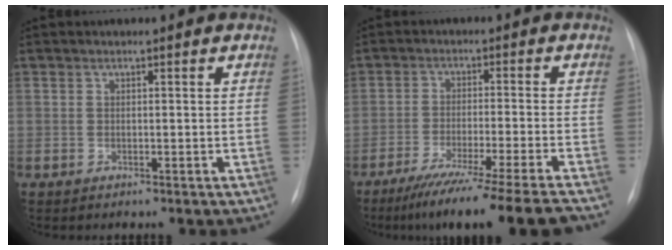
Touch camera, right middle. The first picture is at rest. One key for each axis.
{"total": 16.1, "fx": -13.3, "fy": -2.5, "fz": 8.8, "tx": -0.112, "ty": -0.054, "tz": -0.208}